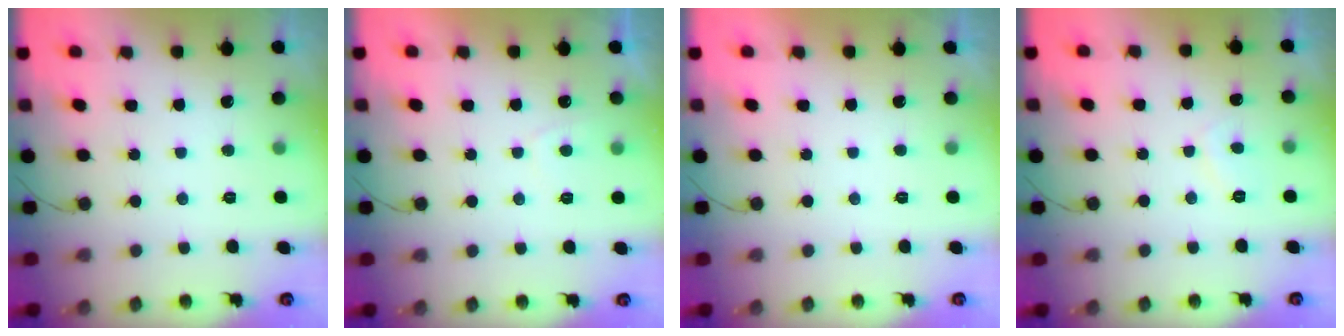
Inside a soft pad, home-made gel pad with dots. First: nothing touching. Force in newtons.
{"total": 1.0, "press": 0.8, "slide": 0.6}
{"total": 2.3, "press": 2.3, "slide": 0.3}
{"total": 2.2, "press": 2.0, "slide": 0.8}